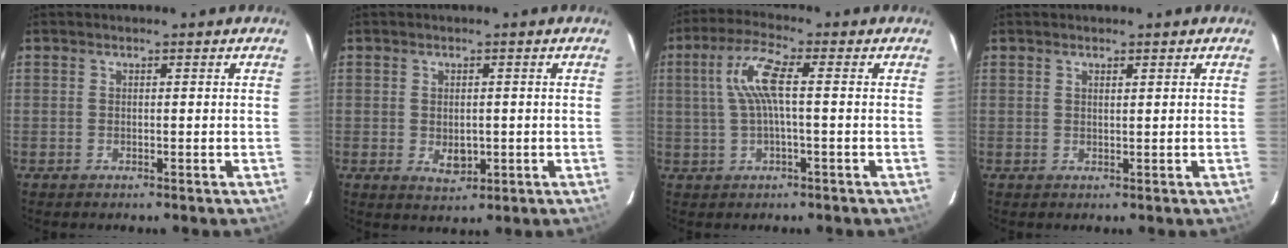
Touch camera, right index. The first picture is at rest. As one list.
[{"total": 3.7, "force": [-0.5, 2.7, 2.6], "torque": [-0.042, -0.004, -0.003]}, {"total": 7.2, "force": [0.6, 1.0, 7.1], "torque": [-0.142, 0.010, 0.016]}, {"total": 0.8, "force": [0.6, 0.1, 0.5], "torque": [-0.008, 0.001, 0.011]}]